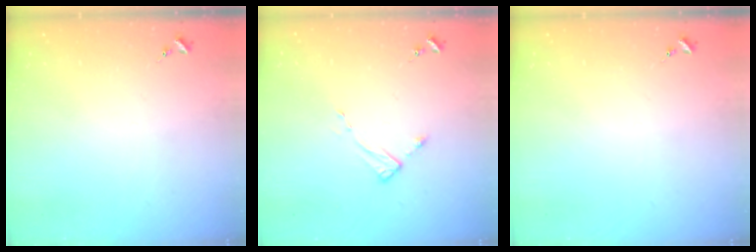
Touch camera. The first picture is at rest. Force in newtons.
{"total": 2.6, "press": 2.6, "slide": 0.3}
{"total": 0.0}